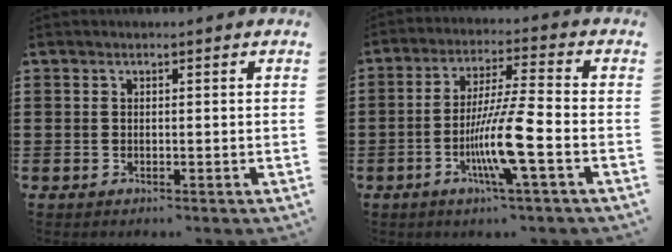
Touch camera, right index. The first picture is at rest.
{"total": 10.1, "force": [-3.6, 0.2, 9.4], "torque": [-0.189, -0.015, -0.074]}